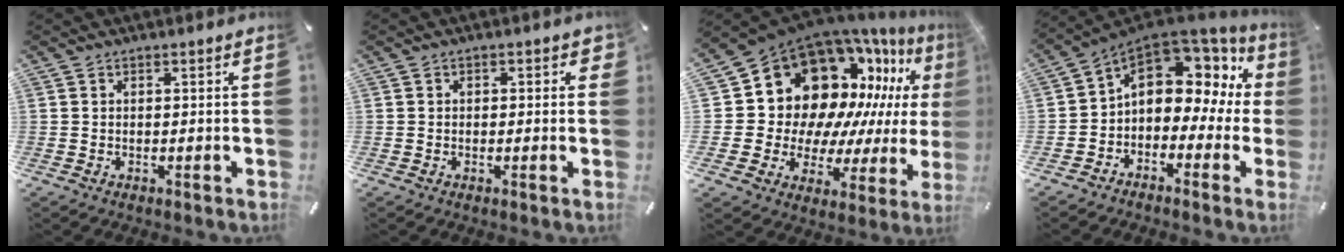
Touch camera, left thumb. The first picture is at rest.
{"total": 1.4, "force": [-0.3, 1.1, 0.8], "torque": [-0.007, 0.004, -0.009]}
{"total": 18.6, "force": [10.5, 12.8, 8.5], "torque": [-0.140, -0.114, 0.206]}
{"total": 11.0, "force": [2.8, 8.0, 7.0], "torque": [-0.111, -0.025, 0.046]}